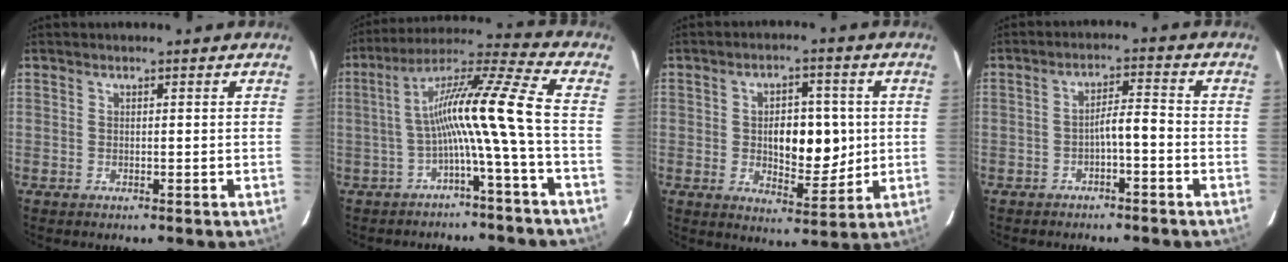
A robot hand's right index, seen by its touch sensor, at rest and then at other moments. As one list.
[{"total": 11.3, "force": [-2.1, -2.2, 10.9], "torque": [-0.187, 0.037, -0.039]}, {"total": 9.4, "force": [0.4, 4.6, 8.2], "torque": [-0.123, 0.006, 0.017]}, {"total": 3.7, "force": [-1.6, 0.6, 3.3], "torque": [-0.051, 0.015, -0.024]}]